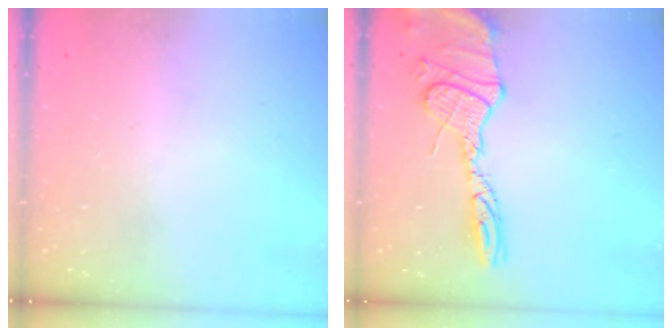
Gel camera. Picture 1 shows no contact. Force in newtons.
{"total": 14.8, "press": 14.8, "slide": 1.1}